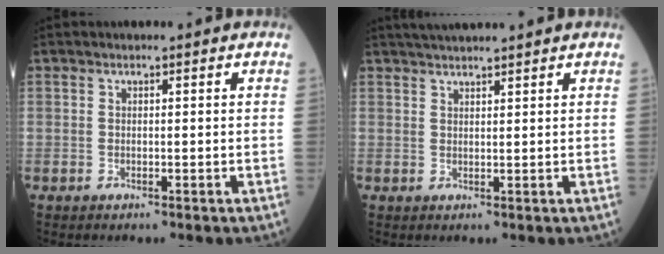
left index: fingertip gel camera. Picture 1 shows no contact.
{"total": 5.4, "force": [4.9, -0.3, 2.3], "torque": [-0.035, 0.032, 0.079]}